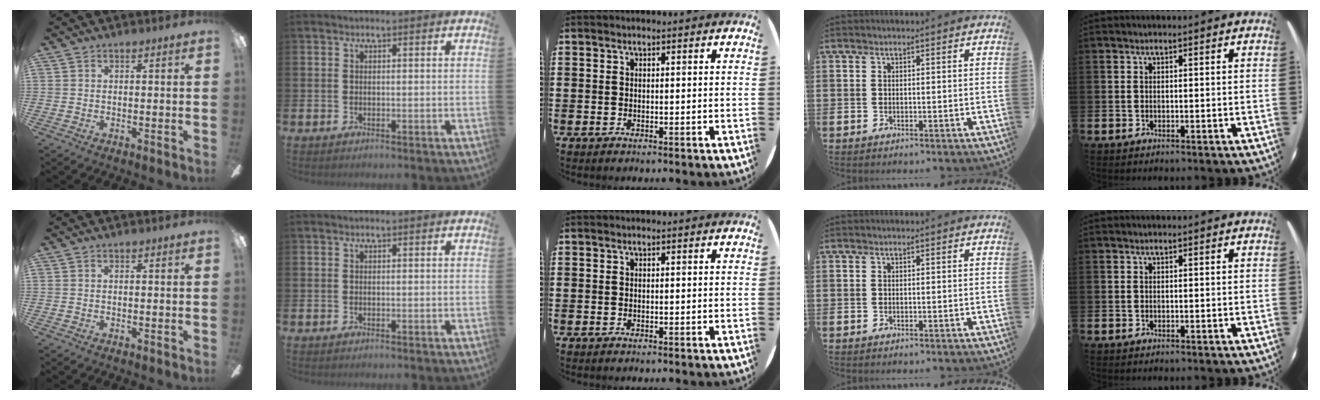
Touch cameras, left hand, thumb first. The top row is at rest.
{}